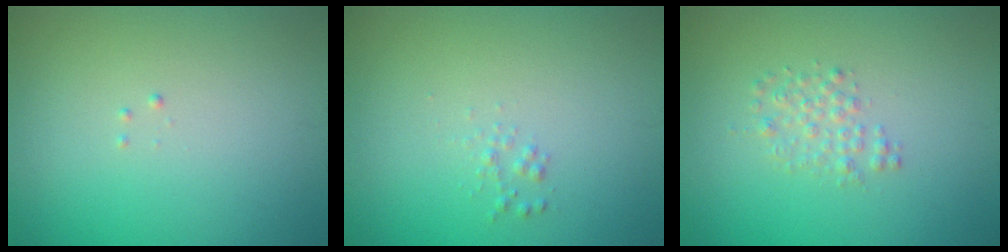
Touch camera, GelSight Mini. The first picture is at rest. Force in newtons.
{"total": 0.7, "press": 0.7, "slide": 0.0}
{"total": 1.6, "press": 1.6, "slide": 0.0}